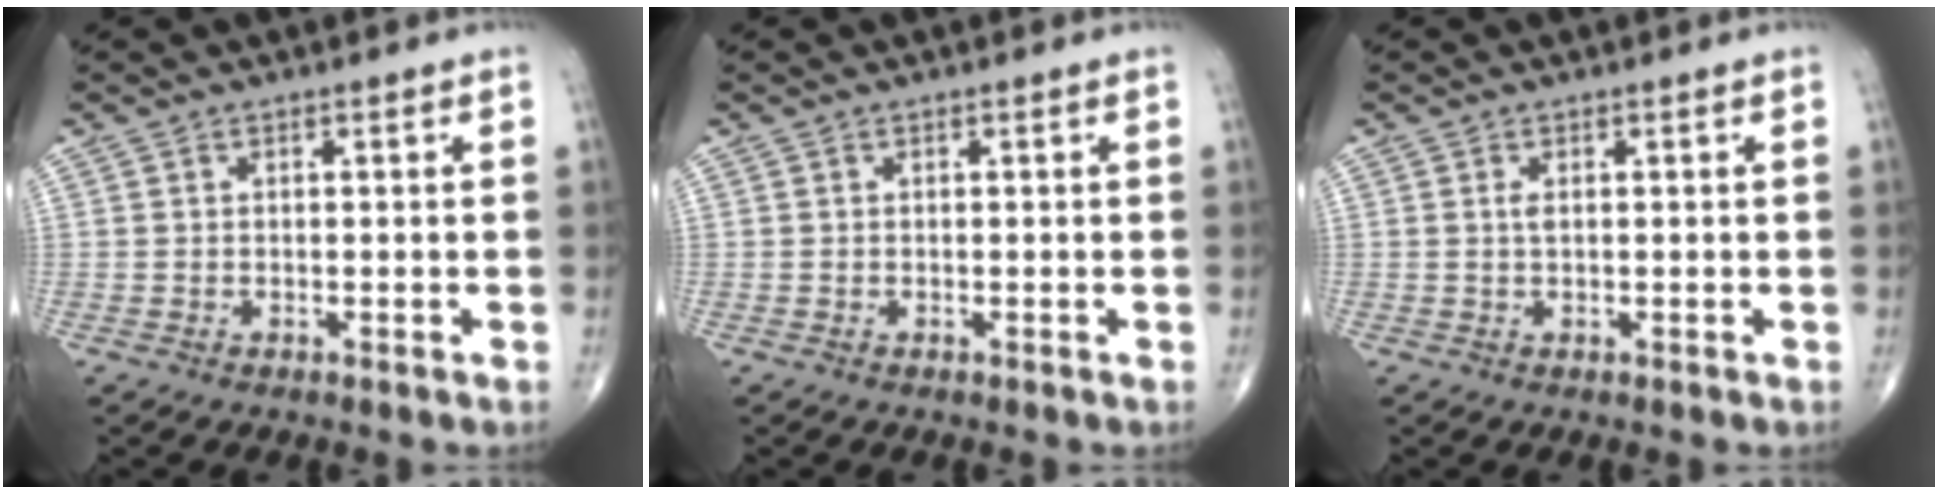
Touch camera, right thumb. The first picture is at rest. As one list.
[{"total": 0.0}, {"total": 0.9, "force": [0.2, 0.3, 0.8], "torque": [-0.020, -0.001, 0.004]}]